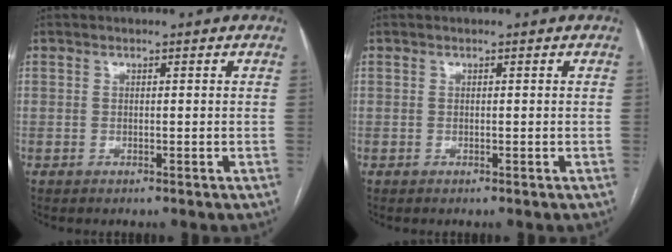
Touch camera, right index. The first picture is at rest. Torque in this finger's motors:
{"motor_torque": [0.00, 0.00, 0.00, 0.00]}